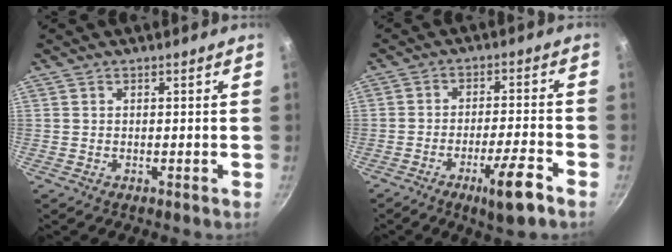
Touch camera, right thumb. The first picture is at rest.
{"total": 8.9, "force": [-5.1, 1.1, 7.3], "torque": [-0.118, 0.028, -0.078]}